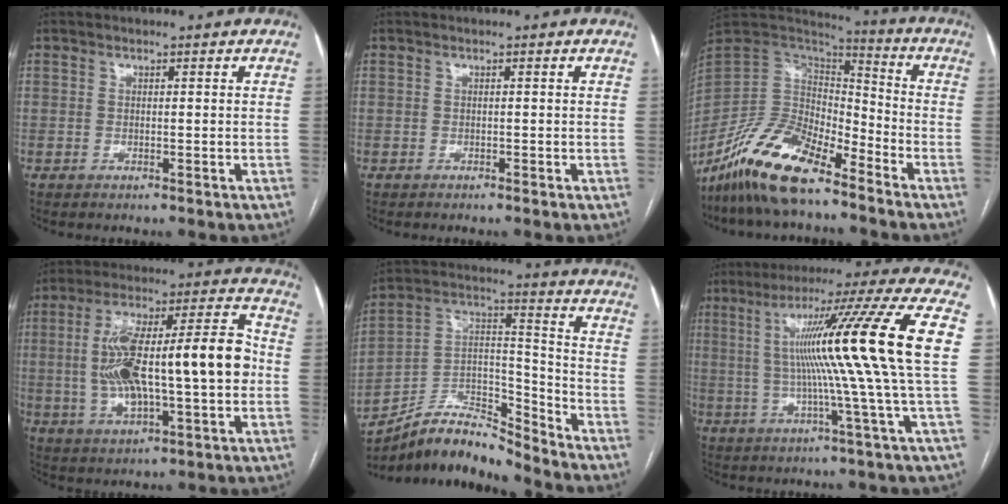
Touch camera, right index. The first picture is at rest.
{"total": 0.0}
{"total": 14.8, "force": [-11.0, 4.4, 8.9], "torque": [-0.172, 0.010, -0.207]}
{"total": 20.3, "force": [-0.5, 5.2, 19.6], "torque": [-0.346, 0.038, -0.003]}
{"total": 12.8, "force": [-12.2, 2.2, 3.5], "torque": [-0.052, 0.046, -0.225]}
{"total": 18.8, "force": [1.9, -3.0, 18.5], "torque": [-0.280, 0.012, 0.015]}